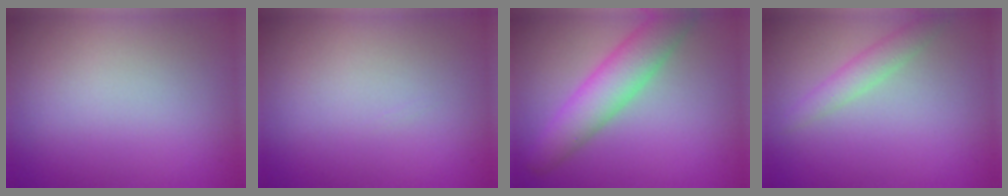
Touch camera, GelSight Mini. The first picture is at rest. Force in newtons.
{"total": 0.0}
{"total": 5.3, "press": 5.3, "slide": 0.2}
{"total": 2.0, "press": 2.0, "slide": 0.0}